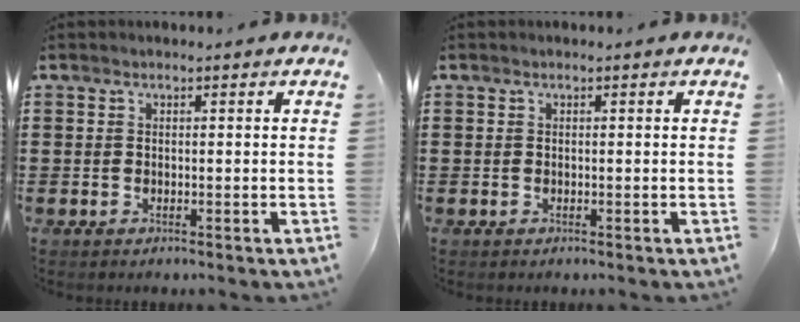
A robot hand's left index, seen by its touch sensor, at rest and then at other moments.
{"total": 0.0}